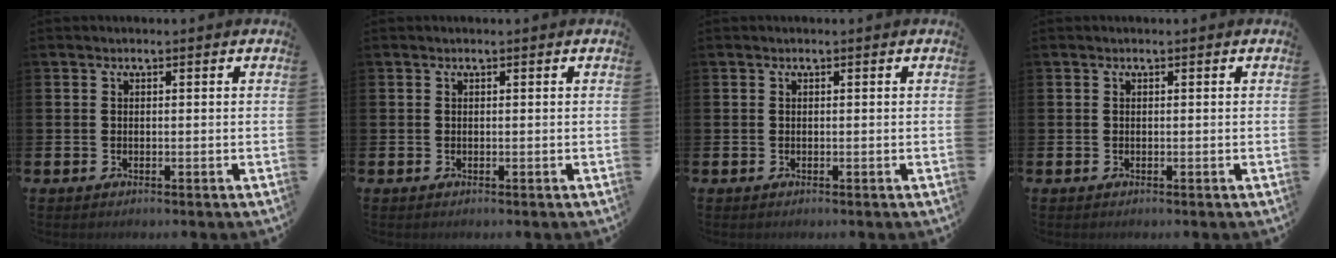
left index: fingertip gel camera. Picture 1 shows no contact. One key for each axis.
{"total": 0.0}
{"total": 0.0}
{"total": 0.0}